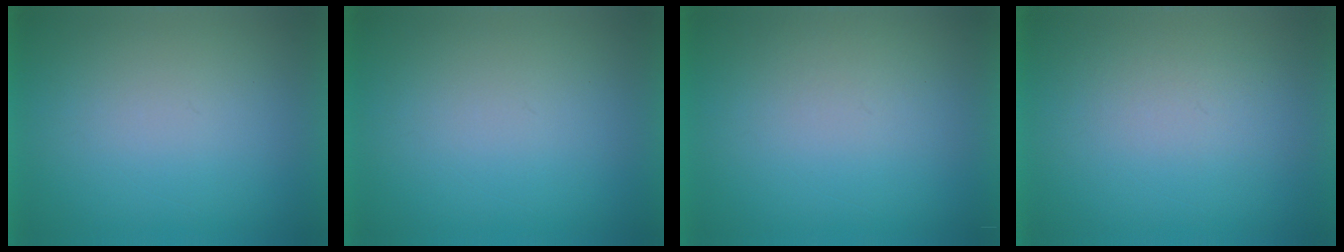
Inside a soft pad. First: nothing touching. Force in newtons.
{"total": 0.0}
{"total": 1.5}
{"total": 1.4}